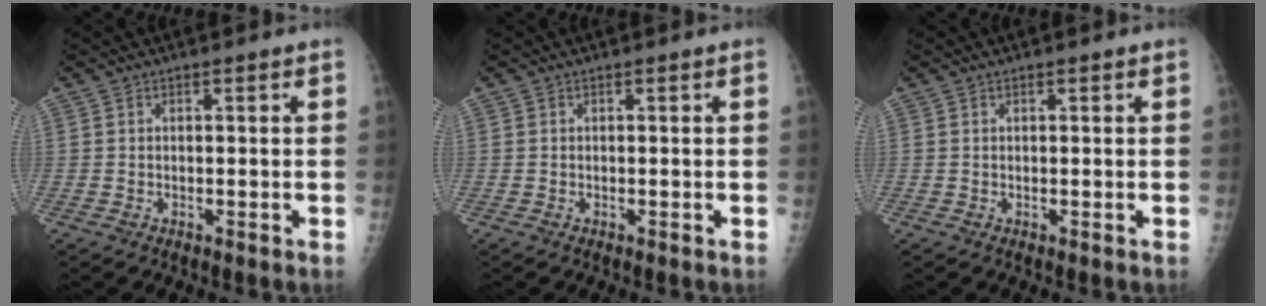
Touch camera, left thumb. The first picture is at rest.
{"total": 0.0}
{"total": 0.0}